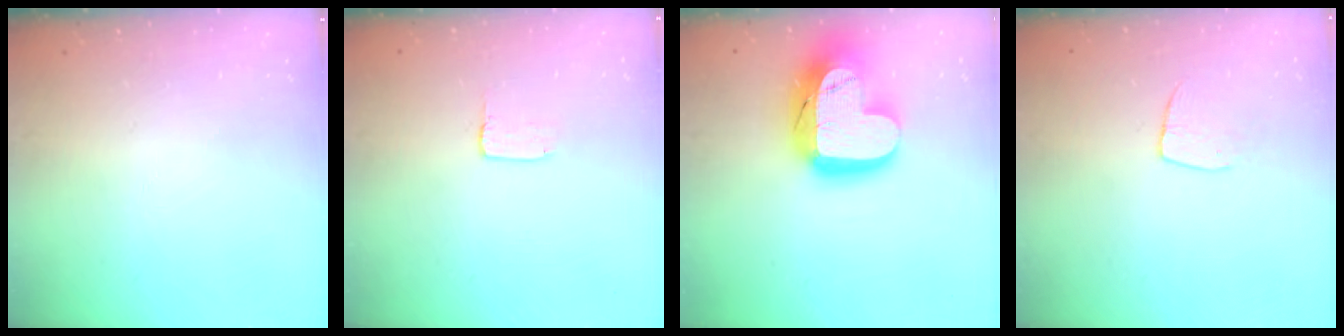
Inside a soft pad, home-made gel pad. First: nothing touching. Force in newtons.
{"total": 2.0, "press": 2.0, "slide": 0.0}
{"total": 21.1, "press": 21.0, "slide": 1.7}
{"total": 7.0, "press": 6.9, "slide": 0.5}